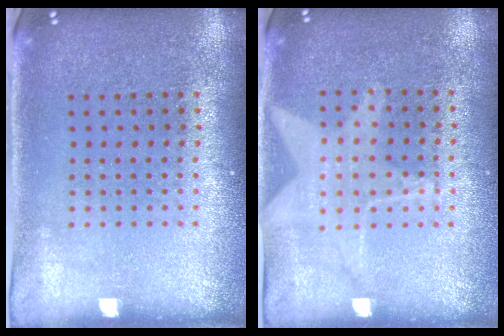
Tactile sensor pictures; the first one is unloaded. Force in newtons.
{"total": 1.0, "press": 0.9, "slide": 0.4}